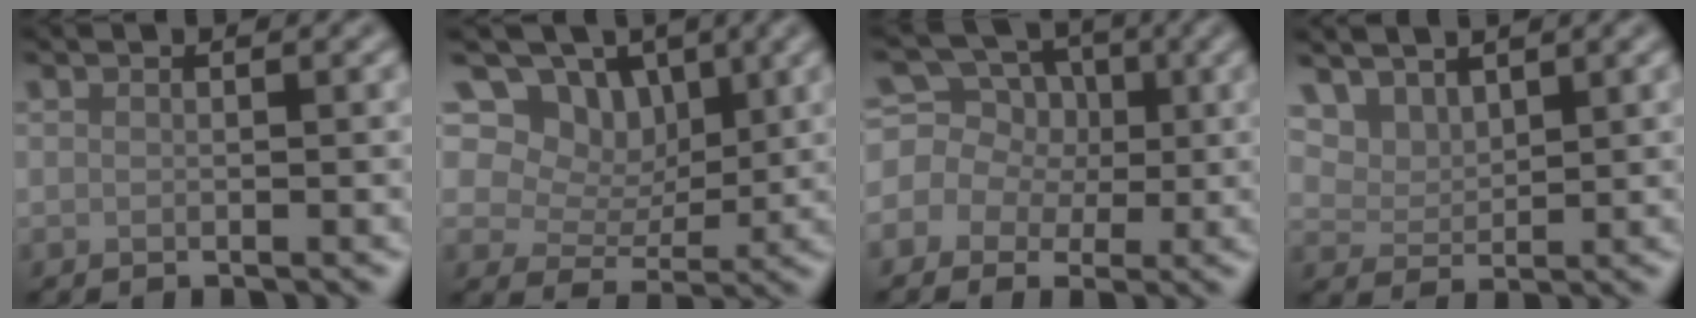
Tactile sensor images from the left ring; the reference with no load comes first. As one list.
[{"total": 8.5, "force": [4.6, 5.9, 4.1], "torque": [-0.067, -0.001, 0.072]}, {"total": 7.4, "force": [1.8, 6.3, 3.4], "torque": [-0.069, 0.027, -0.017]}, {"total": 3.5, "force": [2.8, 1.6, 1.3], "torque": [-0.034, -0.012, 0.066]}]